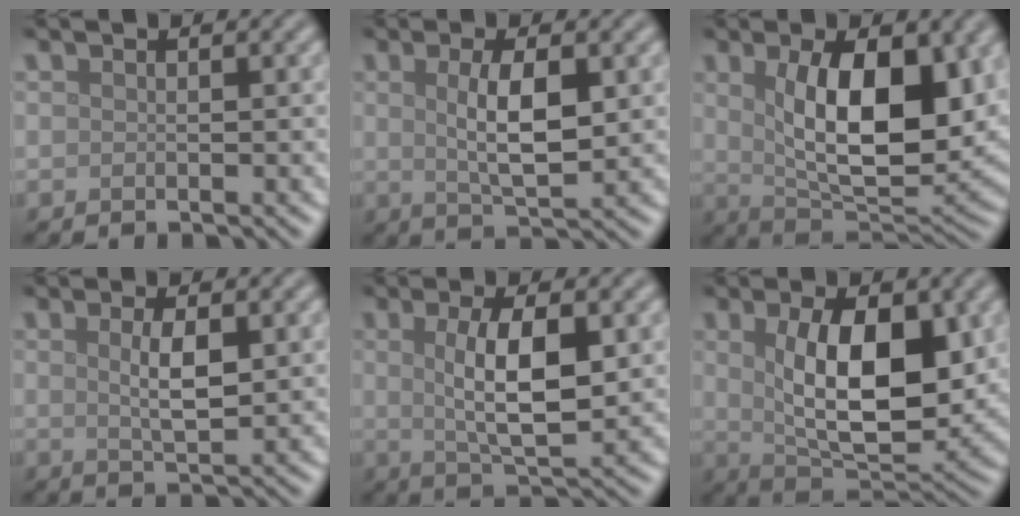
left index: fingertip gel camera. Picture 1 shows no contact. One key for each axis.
{"total": 4.7, "fx": 0.7, "fy": 1.5, "fz": 4.4, "tx": -0.084, "ty": -0.001, "tz": 0.015}
{"total": 10.8, "fx": 2.1, "fy": 4.7, "fz": 9.5, "tx": -0.150, "ty": -0.006, "tz": 0.039}
{"total": 3.0, "fx": 0.6, "fy": 0.8, "fz": 2.8, "tx": -0.055, "ty": -0.002, "tz": 0.013}
{"total": 6.2, "fx": 0.8, "fy": 1.9, "fz": 5.8, "tx": -0.103, "ty": -0.001, "tz": 0.017}
{"total": 9.9, "fx": 1.6, "fy": 4.5, "fz": 8.7, "tx": -0.141, "ty": -0.006, "tz": 0.032}